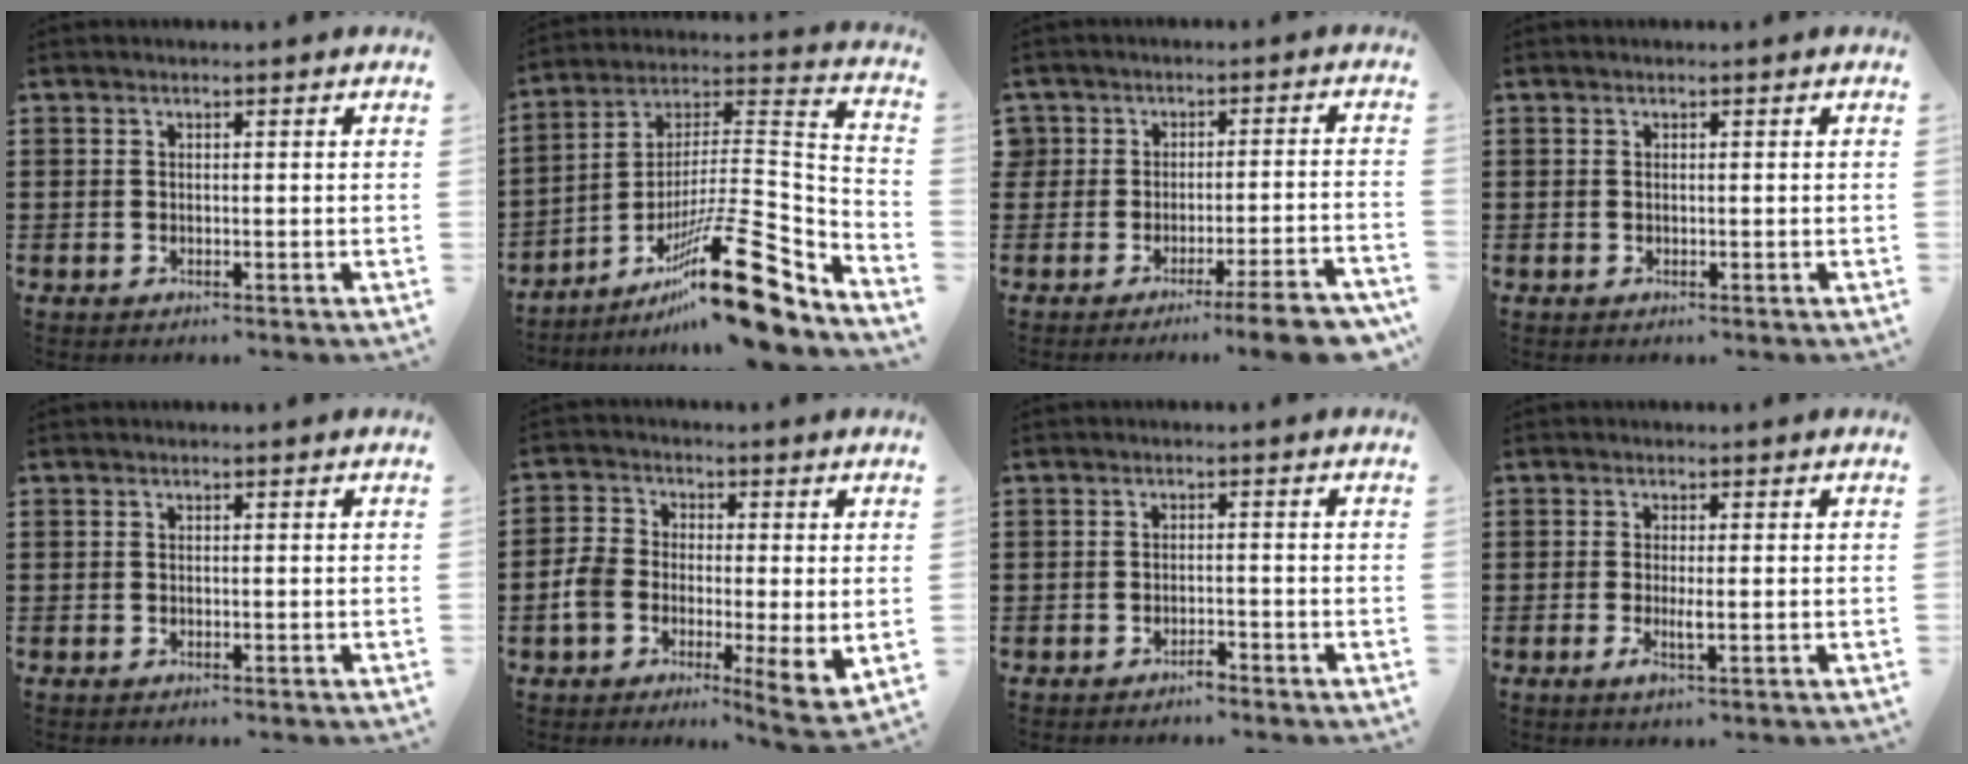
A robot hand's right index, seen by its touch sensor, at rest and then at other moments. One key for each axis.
{"total": 20.2, "fx": -11.3, "fy": 4.1, "fz": 16.2, "tx": -0.249, "ty": 0.035, "tz": -0.189}
{"total": 5.5, "fx": -4.6, "fy": 0.3, "fz": 3.0, "tx": -0.046, "ty": -0.004, "tz": -0.086}
{"total": 0.0}
{"total": 0.0}
{"total": 6.3, "fx": -1.4, "fy": 3.6, "fz": 5.0, "tx": -0.104, "ty": 0.002, "tz": -0.023}
{"total": 1.6, "fx": -1.5, "fy": 0.3, "fz": 0.5, "tx": -0.015, "ty": -0.001, "tz": -0.029}
{"total": 2.5, "fx": -0.6, "fy": 0.2, "fz": 2.4, "tx": -0.049, "ty": -0.009, "tz": -0.012}